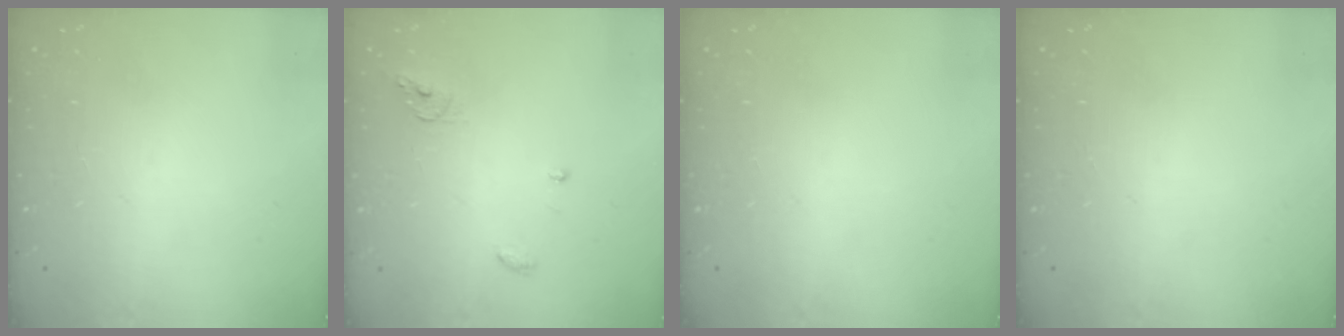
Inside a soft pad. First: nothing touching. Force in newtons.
{"total": 4.0, "press": 4.0, "slide": 0.4}
{"total": 0.0}
{"total": 0.0}